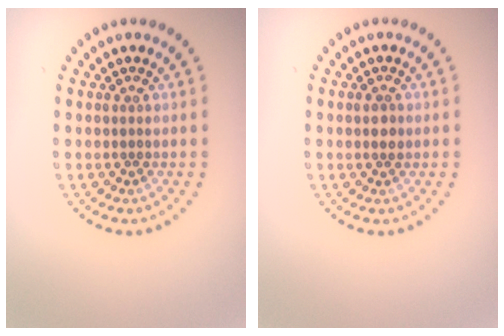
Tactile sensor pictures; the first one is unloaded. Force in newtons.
{"total": 1.1, "press": 1.1, "slide": 0.1}